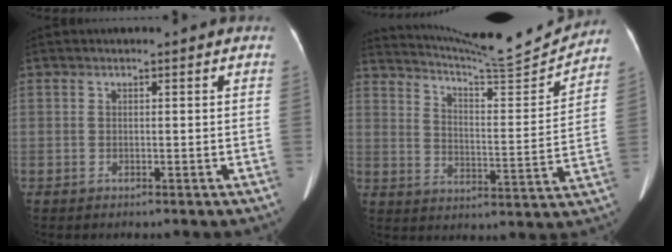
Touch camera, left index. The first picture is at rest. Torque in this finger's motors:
{"motor_torque": [0.05, -1.17, 0.00, 0.03]}